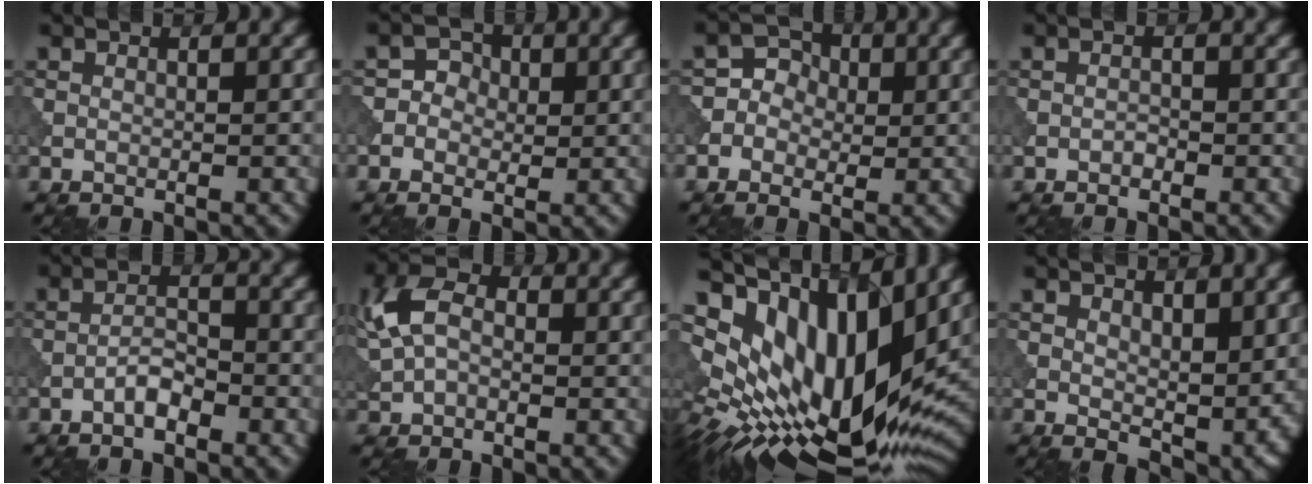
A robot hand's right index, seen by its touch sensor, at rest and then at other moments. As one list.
[{"total": 2.7, "force": [-0.1, 2.5, 1.1], "torque": [0.002, 0.001, -0.015]}, {"total": 3.5, "force": [-0.1, 3.2, 1.5], "torque": [-0.007, 0.008, -0.022]}, {"total": 0.7, "force": [-0.4, 0.4, 0.4], "torque": [-0.006, 0.000, -0.008]}, {"total": 2.1, "force": [-1.3, 0.7, 1.5], "torque": [-0.026, 0.007, -0.026]}, {"total": 5.8, "force": [1.0, 3.8, 4.3], "torque": [-0.091, 0.011, 0.006]}, {"total": 15.3, "force": [5.9, 7.0, 12.2], "torque": [-0.229, 0.014, 0.106]}, {"total": 4.8, "force": [1.8, 2.6, 3.6], "torque": [-0.058, -0.017, 0.037]}]